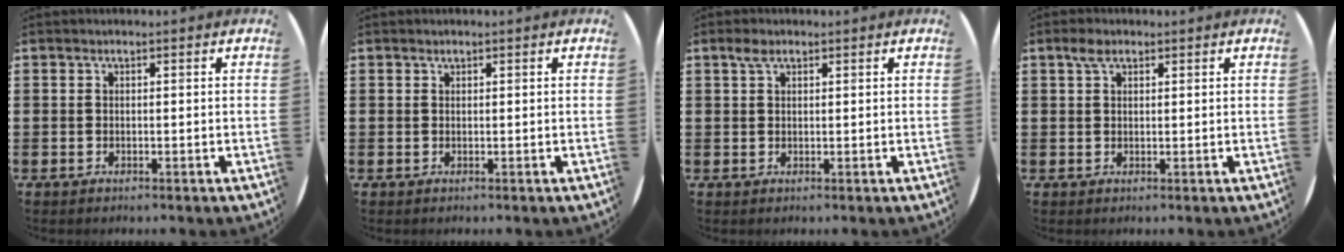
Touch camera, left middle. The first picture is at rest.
{"total": 0.0}
{"total": 1.7, "force": [1.1, 0.8, 1.0], "torque": [-0.014, 0.002, 0.017]}
{"total": 2.1, "force": [1.4, 1.1, 1.2], "torque": [-0.018, 0.004, 0.023]}